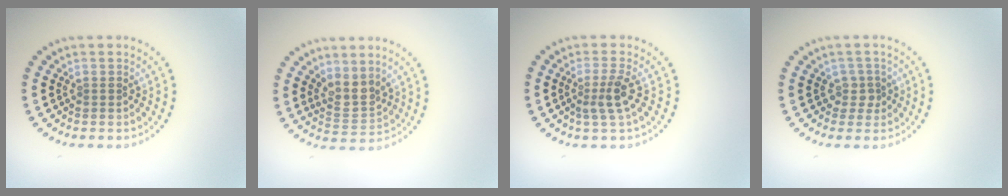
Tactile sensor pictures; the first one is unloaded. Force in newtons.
{"total": 2.6, "press": 2.0, "slide": 1.7}
{"total": 2.4, "press": 1.8, "slide": 1.6}
{"total": 1.5, "press": 1.2, "slide": 1.0}